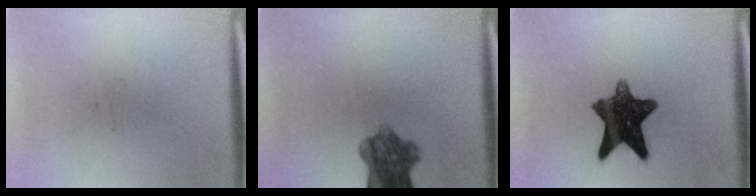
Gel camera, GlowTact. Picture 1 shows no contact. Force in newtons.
{"total": 7.4}
{"total": 10.8}